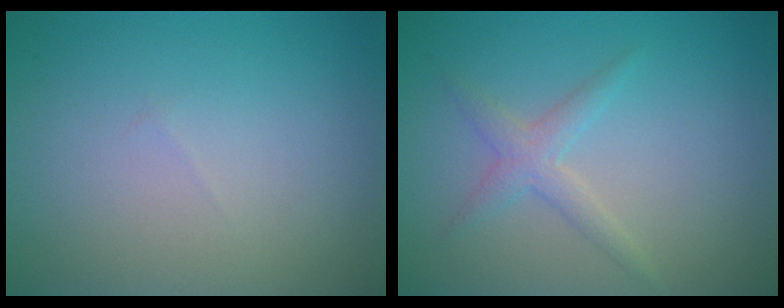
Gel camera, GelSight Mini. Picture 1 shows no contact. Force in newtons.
{"total": 1.9, "press": 1.9, "slide": 0.1}